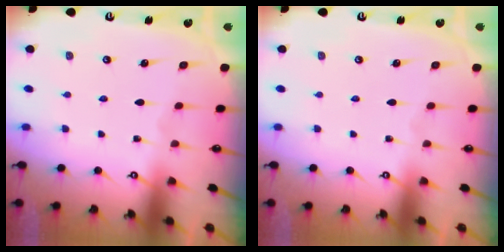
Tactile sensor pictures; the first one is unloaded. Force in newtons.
{"total": 0.0}